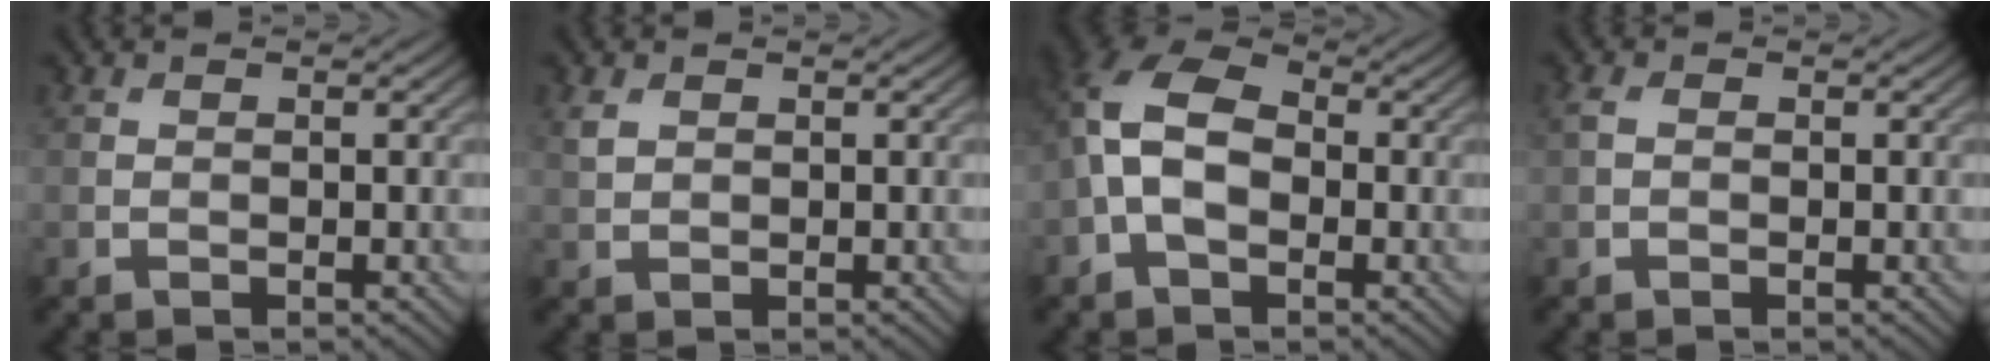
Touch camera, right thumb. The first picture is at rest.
{"total": 1.6, "force": [0.8, 1.1, 0.8], "torque": [-0.023, 0.001, 0.018]}
{"total": 9.1, "force": [-0.2, 5.8, 7.0], "torque": [-0.167, 0.018, -0.021]}
{"total": 1.5, "force": [0.2, 1.0, 1.1], "torque": [-0.027, 0.003, -0.001]}